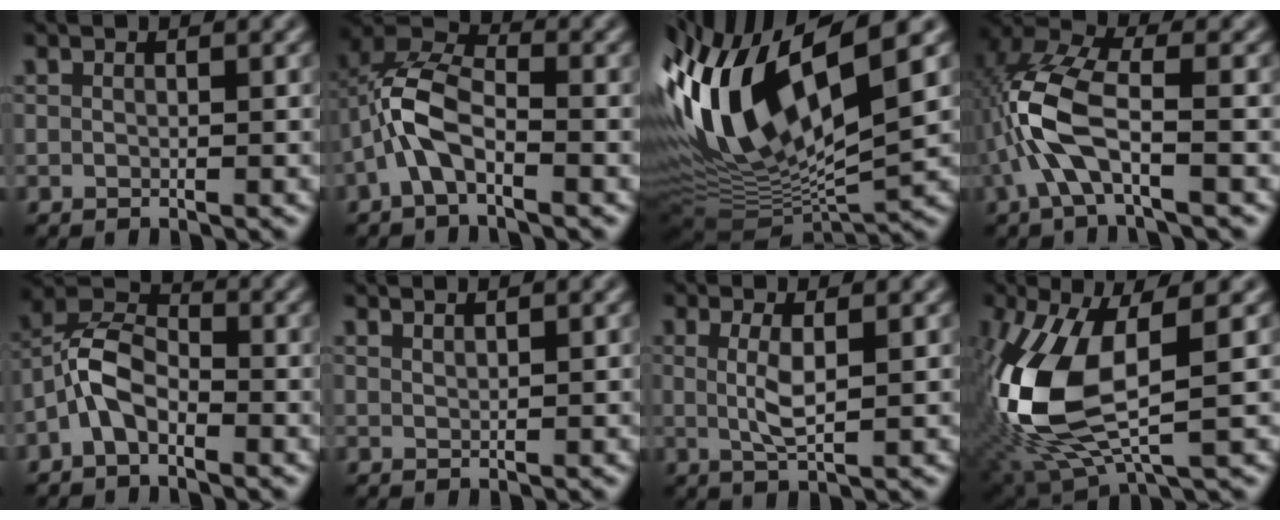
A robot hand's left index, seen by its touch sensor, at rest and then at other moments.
{"total": 5.5, "force": [-2.0, 2.5, 4.4], "torque": [-0.092, 0.019, -0.048]}
{"total": 15.0, "force": [3.4, 6.0, 13.4], "torque": [-0.275, 0.009, 0.062]}
{"total": 6.5, "force": [-1.6, 2.3, 5.9], "torque": [-0.140, 0.015, -0.036]}
{"total": 4.3, "force": [-2.0, 2.3, 3.0], "torque": [-0.058, 0.019, -0.049]}
{"total": 1.3, "force": [1.1, 0.3, 0.6], "torque": [0.005, -0.001, 0.010]}
{"total": 2.7, "force": [0.6, 0.6, 2.6], "torque": [-0.053, -0.004, 0.013]}
{"total": 11.4, "force": [-0.2, 5.1, 10.3], "torque": [-0.245, -0.012, 0.001]}